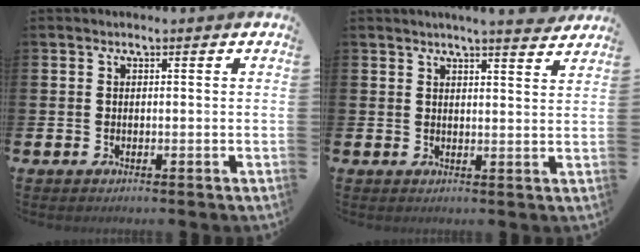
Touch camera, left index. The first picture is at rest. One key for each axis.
{"total": 4.4, "fx": 4.2, "fy": -0.4, "fz": 1.1, "tx": -0.021, "ty": -0.022, "tz": 0.073}